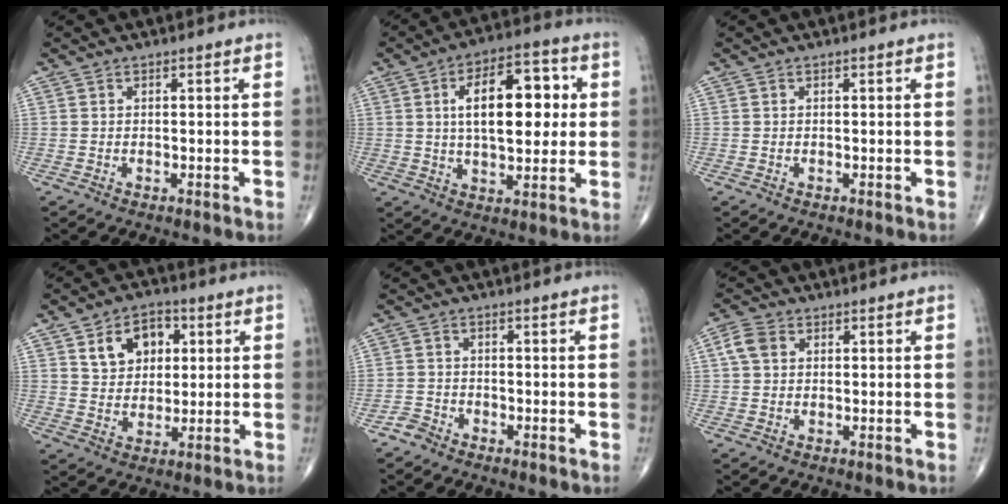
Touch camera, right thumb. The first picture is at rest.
{"total": 15.5, "force": [2.7, 7.3, 13.4], "torque": [-0.185, 0.010, 0.041]}
{"total": 0.0}
{"total": 9.6, "force": [3.4, 7.0, 5.6], "torque": [-0.051, -0.008, 0.058]}
{"total": 1.9, "force": [-1.6, 1.0, -0.1], "torque": [0.003, 0.002, -0.037]}
{"total": 3.8, "force": [1.0, 2.9, 2.3], "torque": [-0.049, 0.010, 0.018]}